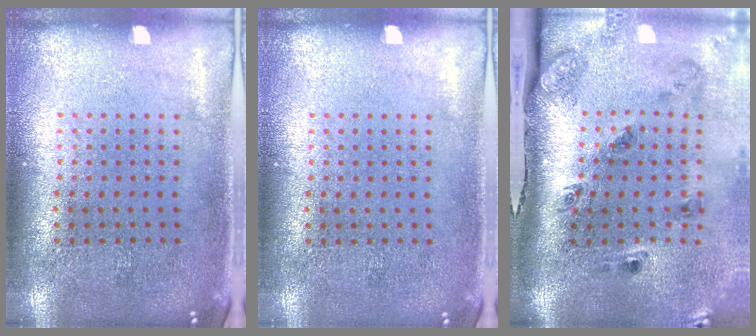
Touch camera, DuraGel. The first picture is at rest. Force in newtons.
{"total": 0.0}
{"total": 2.9, "press": 1.8, "slide": 2.2}